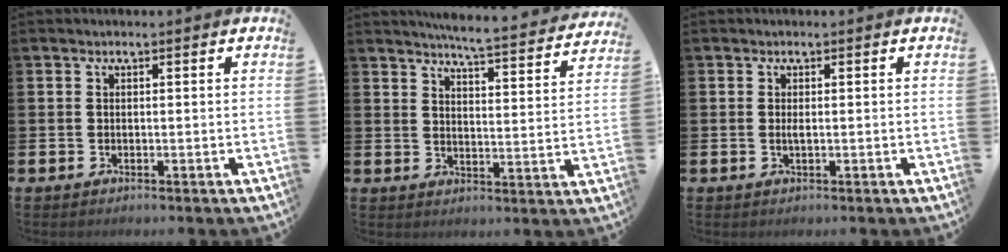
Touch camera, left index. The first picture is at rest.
{"total": 6.0, "force": [5.8, -0.3, 1.5], "torque": [-0.034, -0.047, 0.096]}
{"total": 0.7, "force": [0.0, 0.1, 0.7], "torque": [-0.018, 0.001, 0.002]}